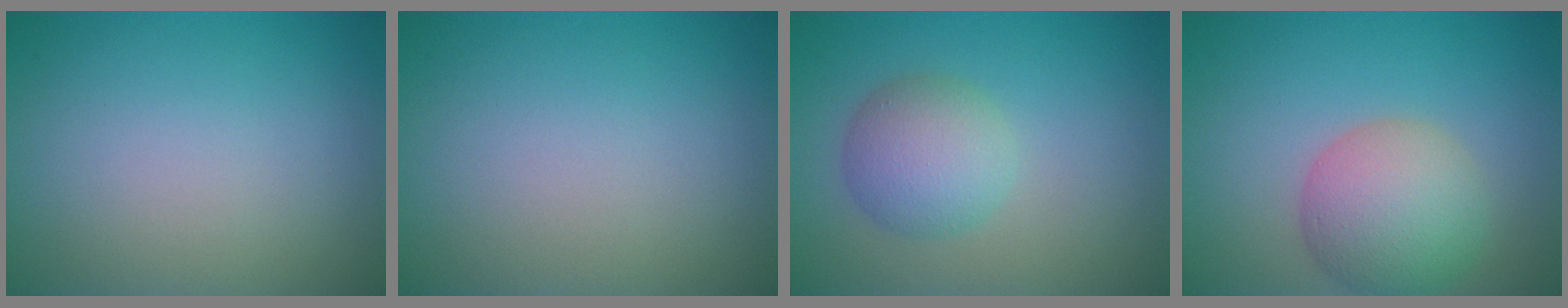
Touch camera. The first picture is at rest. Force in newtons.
{"total": 0.0}
{"total": 4.1, "press": 4.1, "slide": 0.1}
{"total": 6.0, "press": 6.0, "slide": 0.4}